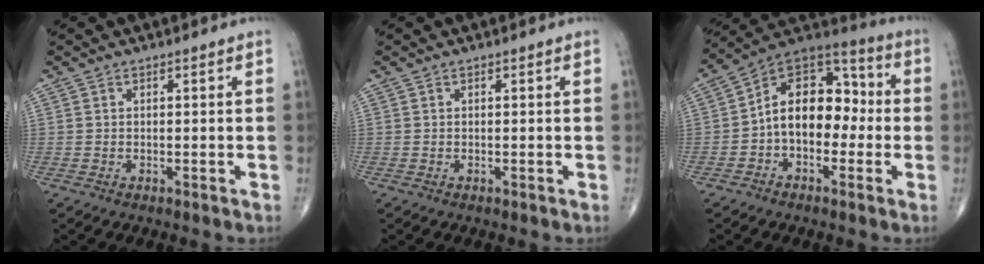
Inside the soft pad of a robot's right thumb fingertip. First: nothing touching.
{"total": 0.0}
{"total": 14.5, "force": [-1.6, 9.7, 10.6], "torque": [-0.132, 0.052, -0.042]}